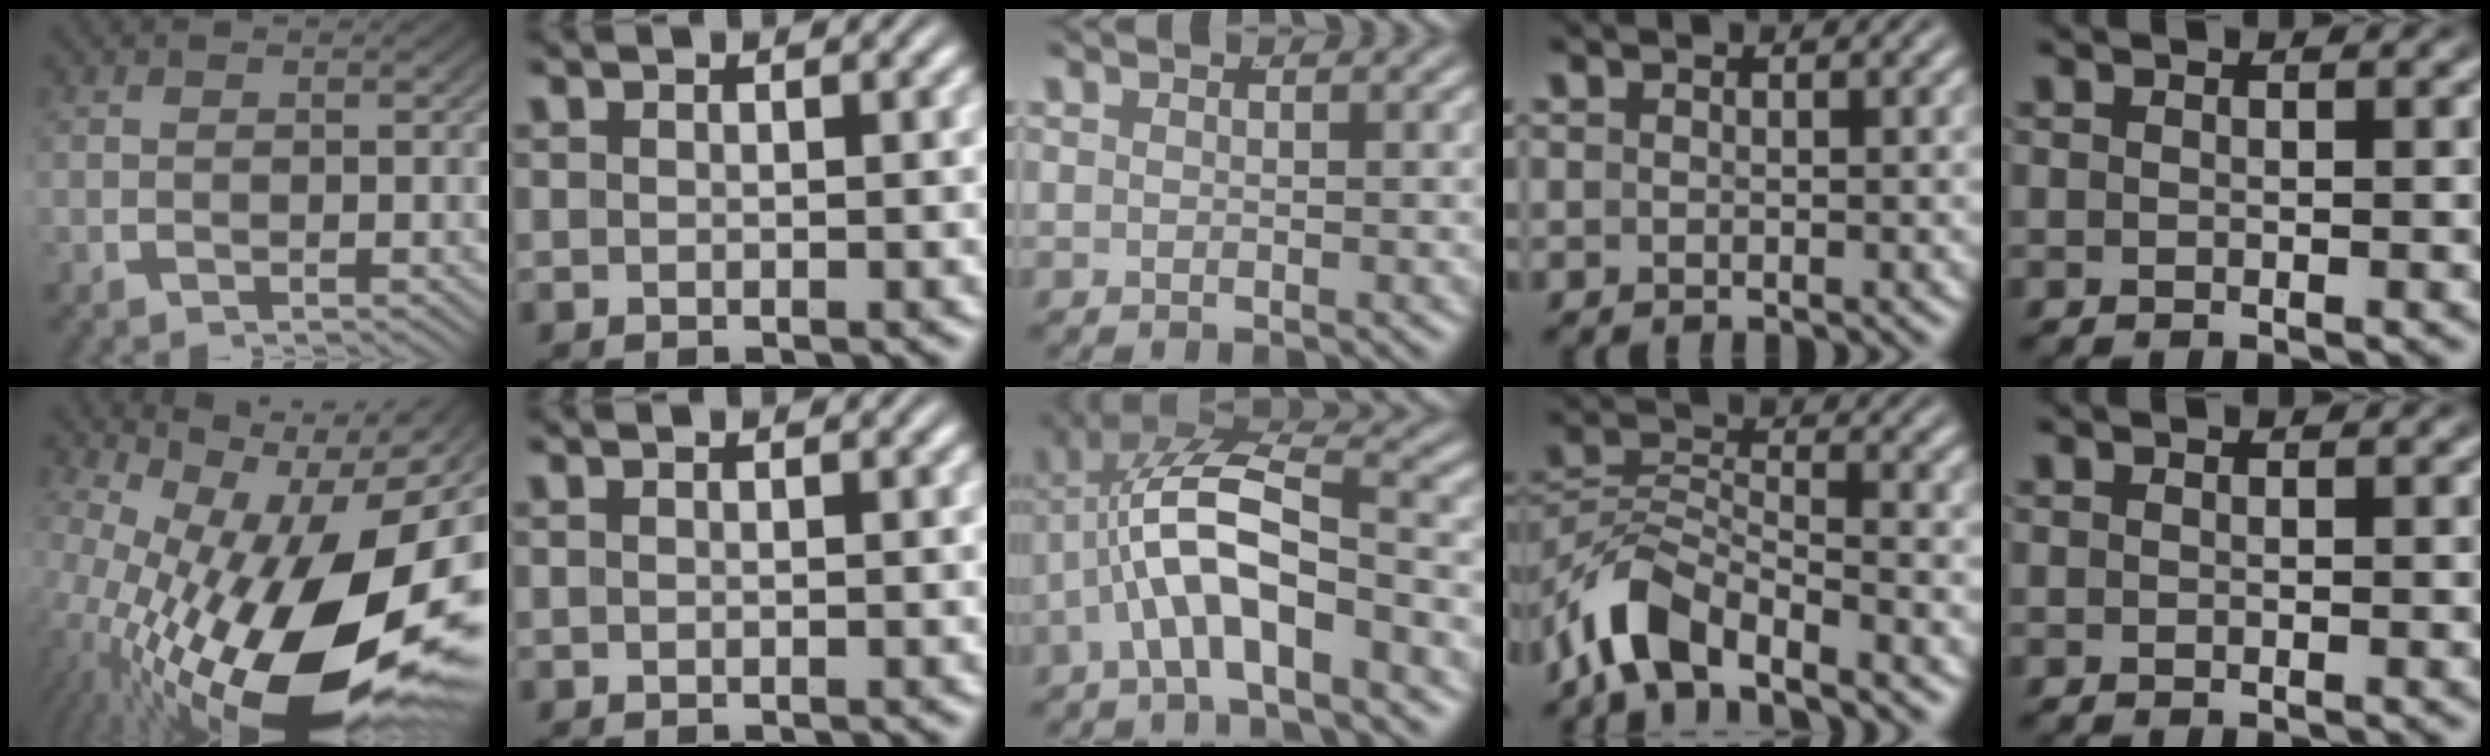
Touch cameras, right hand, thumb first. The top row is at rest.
{"thumb": {"total": 21.5, "force": [-3.7, 11.8, 17.6], "torque": [-0.313, -0.074, -0.012]}, "middle": {"total": 8.1, "force": [-0.6, 4.7, 6.7], "torque": [-0.133, -0.018, -0.005]}, "ring": {"total": 5.3, "force": [-3.5, 2.6, 3.1], "torque": [-0.075, -0.021, -0.053]}}